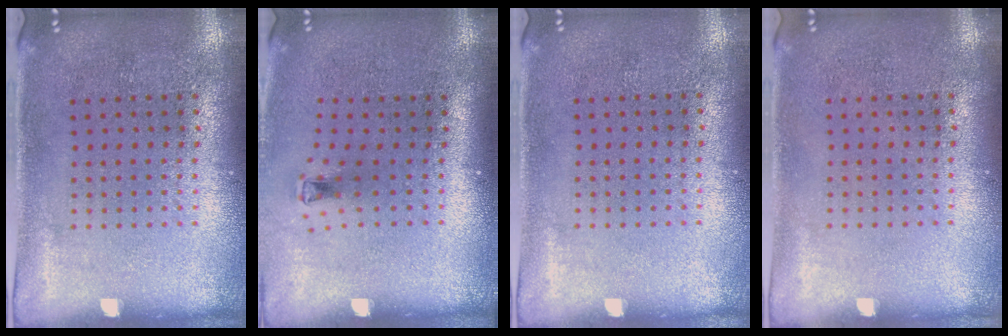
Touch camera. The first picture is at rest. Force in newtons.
{"total": 0.7, "press": 0.3, "slide": 0.7}
{"total": 0.0}
{"total": 0.0}